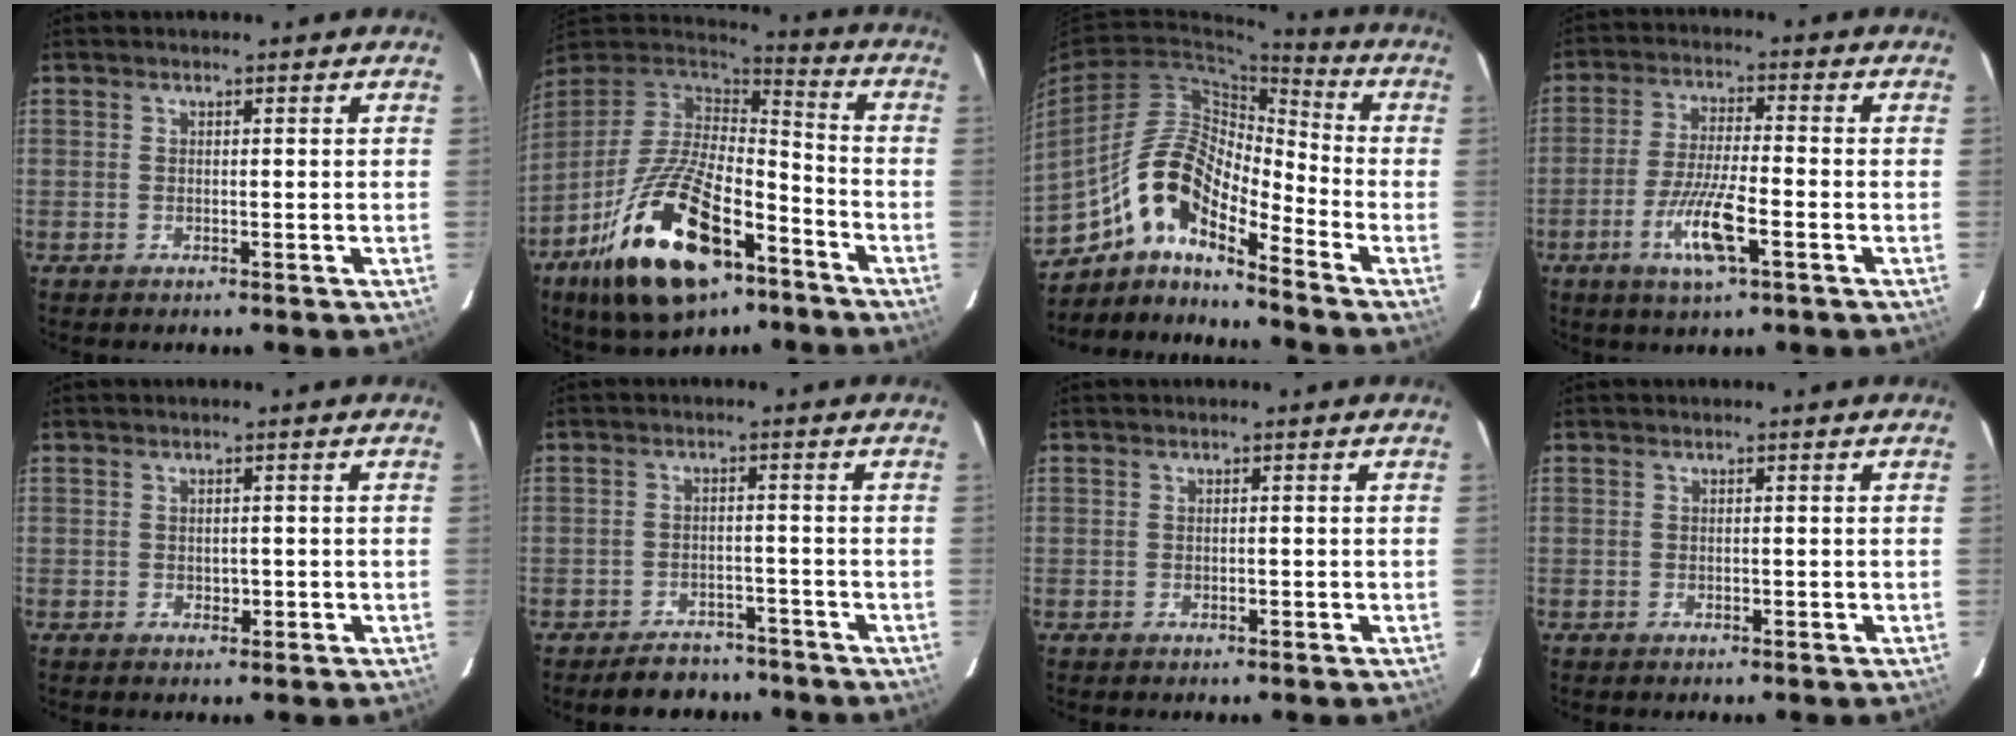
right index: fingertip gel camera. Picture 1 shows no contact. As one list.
[{"total": 22.9, "force": [-12.8, 8.6, 17.0], "torque": [-0.335, -0.019, -0.224]}, {"total": 13.2, "force": [-9.1, 3.5, 8.9], "torque": [-0.168, 0.029, -0.164]}, {"total": 9.0, "force": [-3.8, 1.0, 8.1], "torque": [-0.158, -0.011, -0.069]}, {"total": 1.4, "force": [-0.3, 1.0, 1.0], "torque": [-0.013, 0.001, 0.000]}, {"total": 5.6, "force": [-4.7, 2.8, 0.9], "torque": [-0.011, 0.005, -0.071]}, {"total": 0.8, "force": [-0.2, 0.4, 0.6], "torque": [-0.012, 0.000, -0.003]}, {"total": 0.5, "force": [-0.1, 0.3, 0.4], "torque": [-0.009, -0.001, -0.001]}]